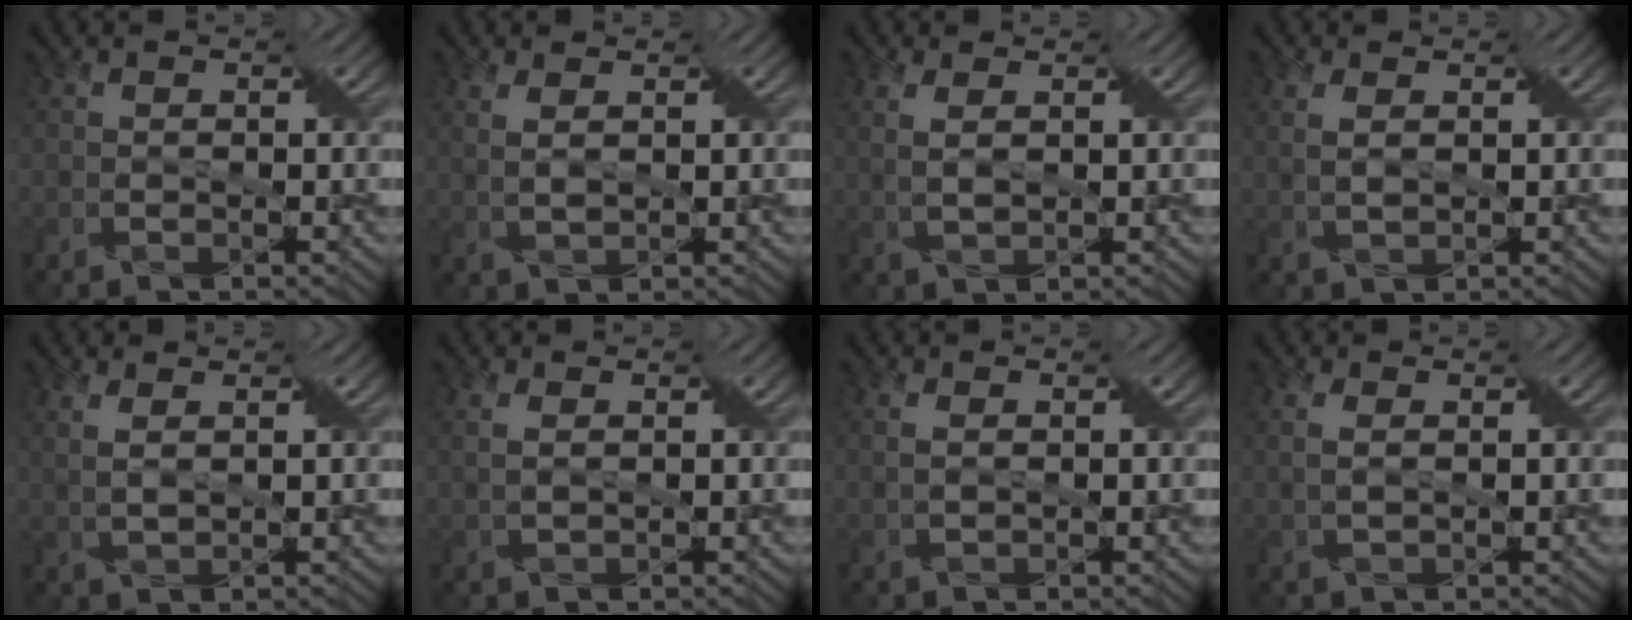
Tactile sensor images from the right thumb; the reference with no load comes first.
{"total": 2.4, "force": [1.2, 0.7, 2.0], "torque": [-0.045, 0.000, 0.026]}
{"total": 2.8, "force": [1.1, 0.9, 2.4], "torque": [-0.056, 0.003, 0.022]}
{"total": 2.3, "force": [0.9, 0.8, 2.0], "torque": [-0.047, 0.003, 0.021]}
{"total": 2.7, "force": [1.3, 0.8, 2.3], "torque": [-0.052, 0.002, 0.025]}
{"total": 1.9, "force": [0.7, 0.7, 1.6], "torque": [-0.040, 0.003, 0.019]}
{"total": 1.6, "force": [0.5, 0.6, 1.4], "torque": [-0.032, 0.002, 0.015]}
{"total": 2.2, "force": [0.7, 0.8, 2.0], "torque": [-0.045, 0.001, 0.015]}